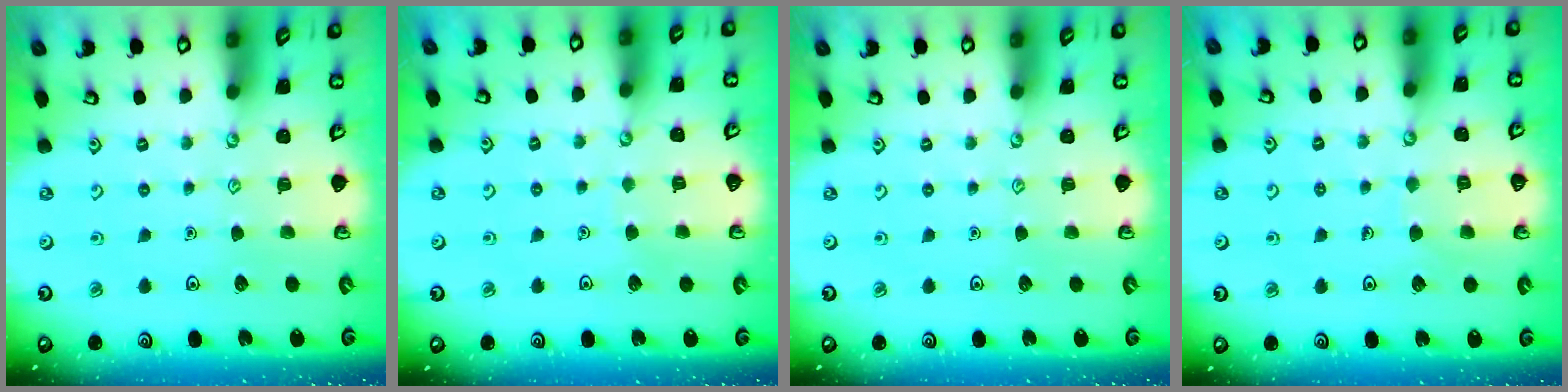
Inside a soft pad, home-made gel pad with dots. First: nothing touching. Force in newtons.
{"total": 1.4, "press": 1.4, "slide": 0.1}
{"total": 0.0}
{"total": 5.9, "press": 5.9, "slide": 0.5}